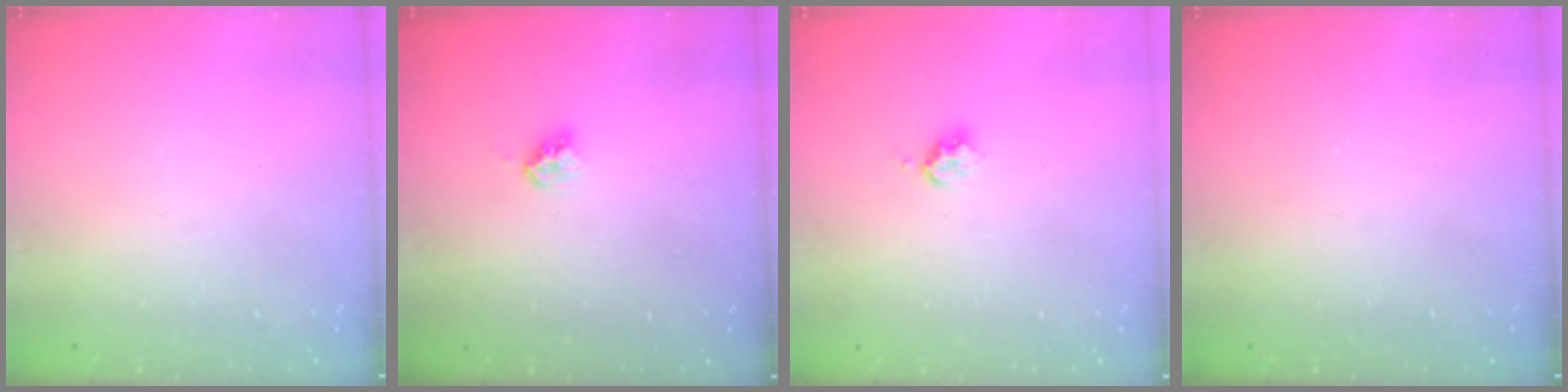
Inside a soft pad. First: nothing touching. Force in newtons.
{"total": 3.9, "press": 3.9, "slide": 0.4}
{"total": 2.5, "press": 2.5, "slide": 0.3}
{"total": 0.0}